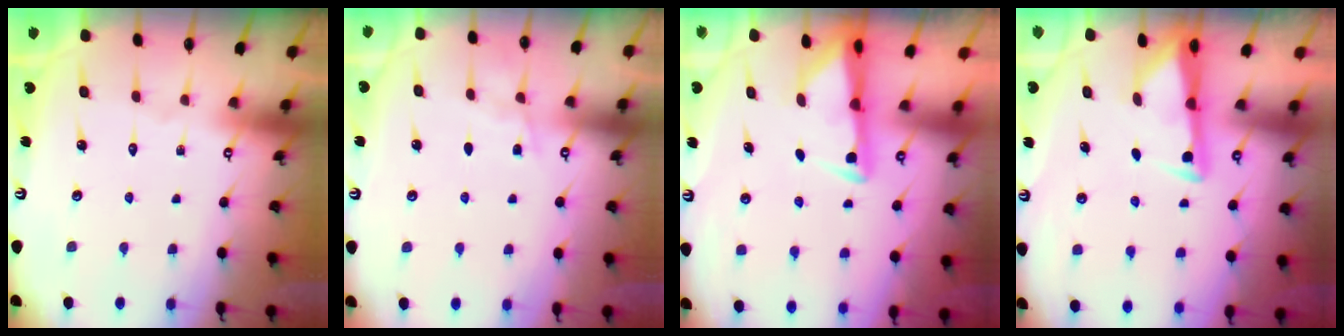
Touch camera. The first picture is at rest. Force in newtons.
{"total": 5.6, "press": 5.6, "slide": 0.6}
{"total": 3.1, "press": 3.0, "slide": 0.5}
{"total": 3.1, "press": 3.1, "slide": 0.5}